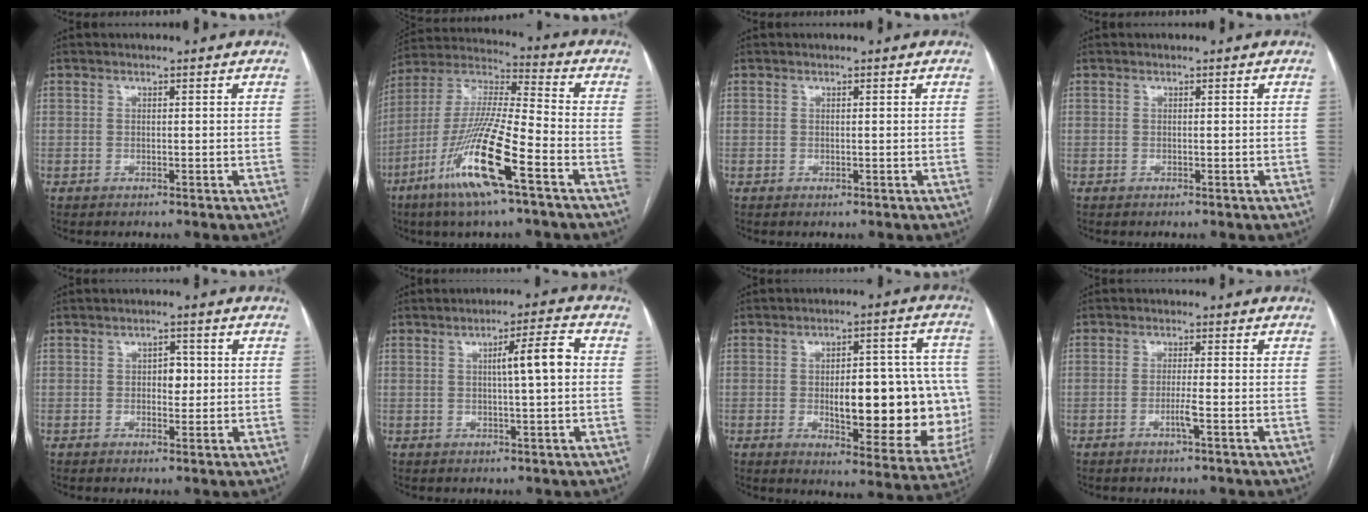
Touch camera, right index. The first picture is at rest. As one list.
[{"total": 17.1, "force": [-8.2, 1.0, 15.0], "torque": [-0.310, -0.025, -0.158]}, {"total": 0.0}, {"total": 0.0}, {"total": 2.7, "force": [0.2, 1.7, 2.1], "torque": [-0.026, 0.008, 0.002]}, {"total": 6.1, "force": [0.8, 0.3, 6.1], "torque": [-0.094, 0.010, 0.008]}, {"total": 20.0, "force": [-1.9, 7.0, 18.7], "torque": [-0.186, 0.025, -0.002]}, {"total": 2.3, "force": [-1.0, -0.3, 2.0], "torque": [-0.039, -0.003, -0.020]}]